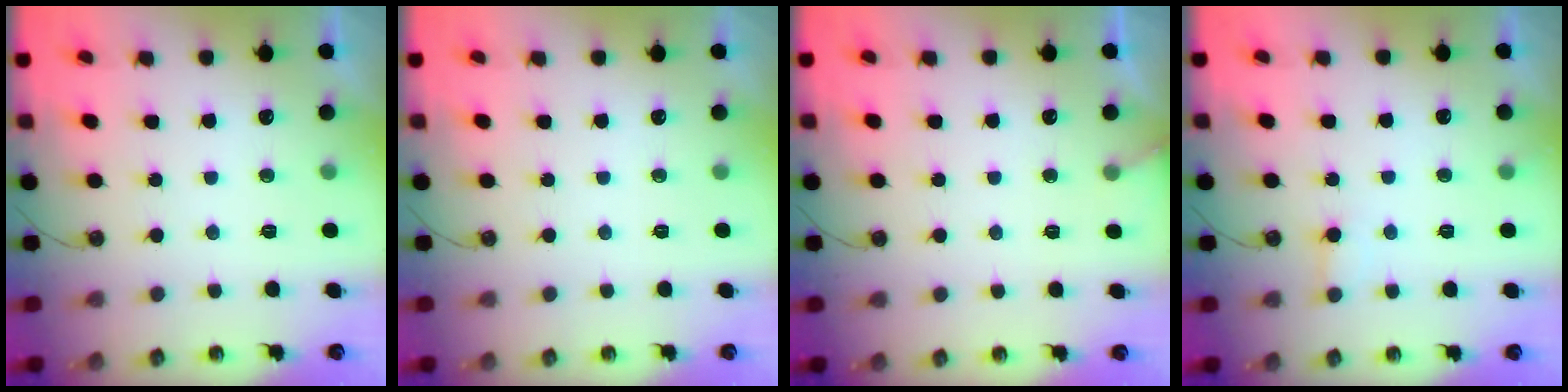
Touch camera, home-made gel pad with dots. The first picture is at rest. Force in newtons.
{"total": 0.0}
{"total": 3.7, "press": 3.7, "slide": 0.3}
{"total": 5.5, "press": 5.5, "slide": 0.5}